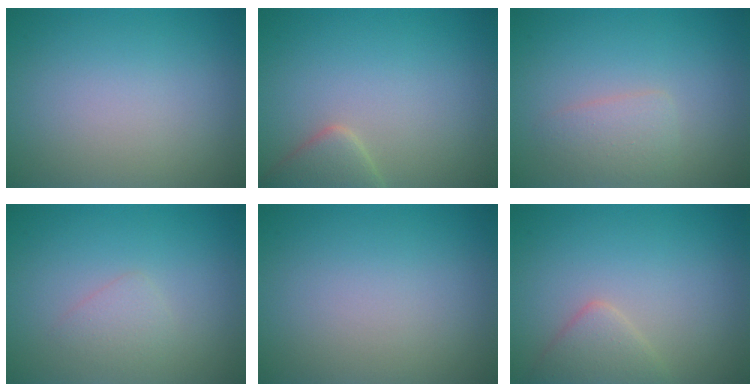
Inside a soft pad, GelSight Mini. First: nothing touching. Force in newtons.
{"total": 2.7, "press": 2.7, "slide": 0.2}
{"total": 1.9, "press": 1.9, "slide": 0.0}
{"total": 1.3, "press": 1.3, "slide": 0.1}
{"total": 0.0}
{"total": 2.2, "press": 2.2, "slide": 0.1}